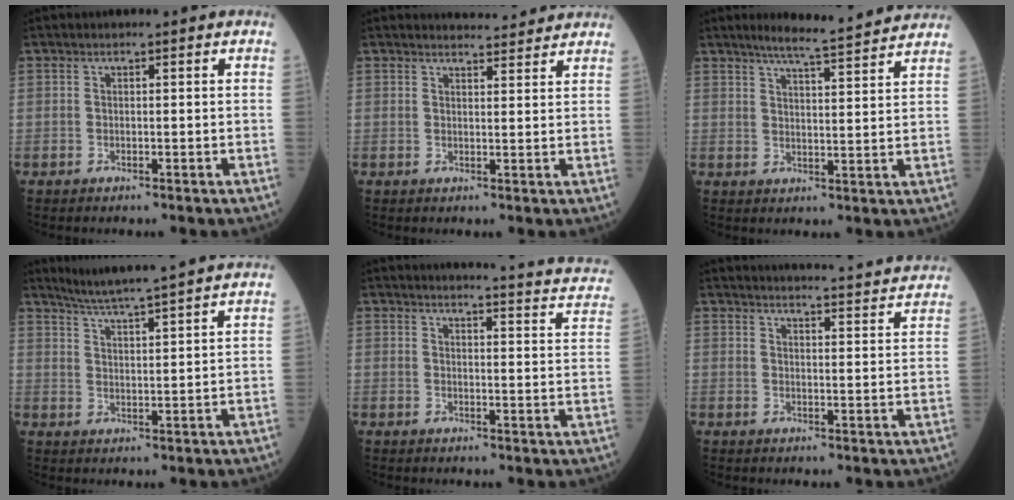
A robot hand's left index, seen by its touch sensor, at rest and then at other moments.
{"total": 5.0, "force": [4.9, 0.7, 0.6], "torque": [-0.011, 0.008, 0.056]}
{"total": 9.9, "force": [9.1, -0.4, 3.8], "torque": [-0.066, 0.007, 0.118]}
{"total": 13.8, "force": [12.4, -1.1, 6.0], "torque": [-0.106, 0.006, 0.173]}
{"total": 16.6, "force": [15.9, 0.7, 4.9], "torque": [-0.054, -0.067, 0.160]}
{"total": 23.3, "force": [22.6, 0.8, 5.5], "torque": [-0.072, -0.038, 0.268]}